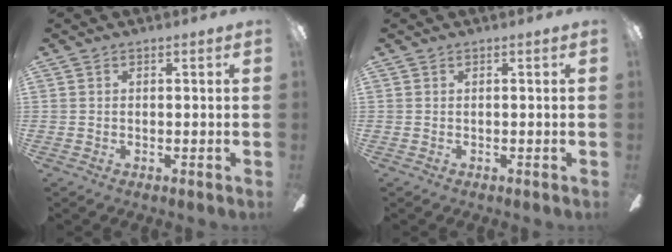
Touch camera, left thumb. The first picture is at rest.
{"total": 0.0}